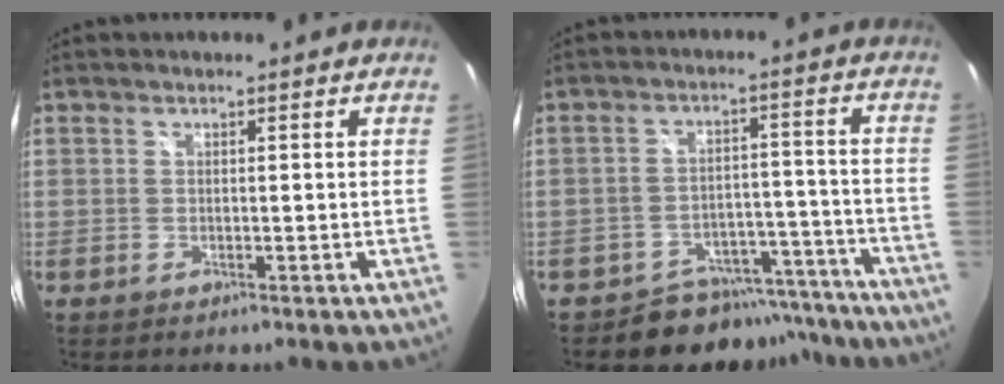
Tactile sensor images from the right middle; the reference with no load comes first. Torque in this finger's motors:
{"motor_torque": [-0.39, -0.35, 0.02, -0.01]}